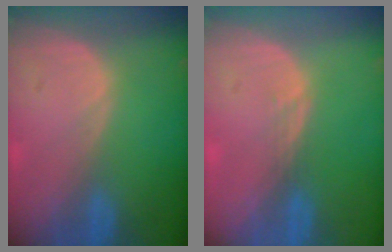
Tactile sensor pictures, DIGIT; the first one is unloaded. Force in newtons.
{"total": 1.1, "press": 0.9, "slide": 0.7}